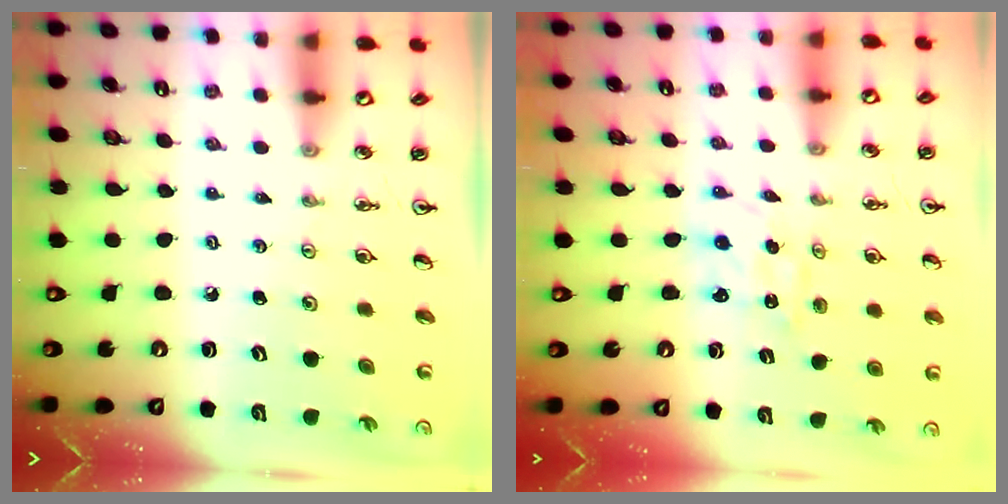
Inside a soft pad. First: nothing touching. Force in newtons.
{"total": 1.4, "press": 1.4, "slide": 0.1}